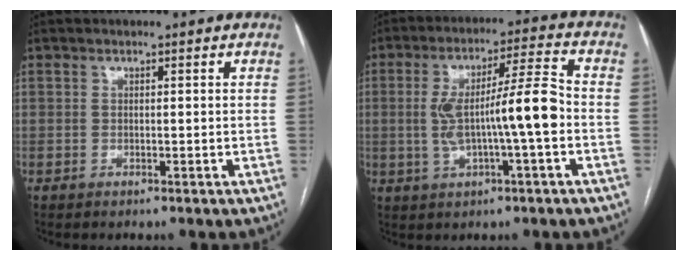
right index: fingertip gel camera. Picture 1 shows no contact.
{"total": 10.9, "force": [-1.2, 0.7, 10.9], "torque": [-0.193, 0.021, -0.019]}